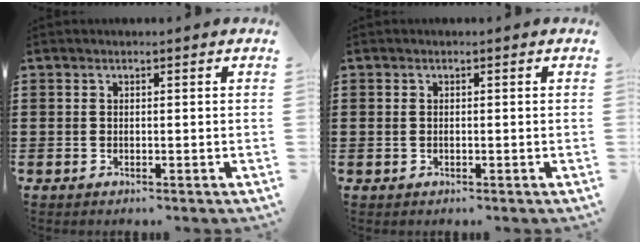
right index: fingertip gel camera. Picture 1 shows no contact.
{"total": 0.6, "force": [0.0, 0.3, 0.5], "torque": [-0.013, 0.000, -0.001]}